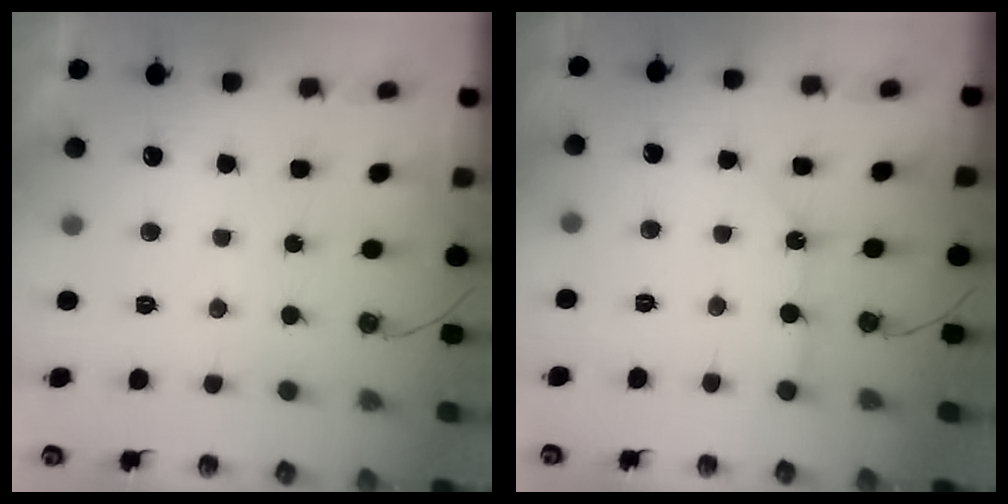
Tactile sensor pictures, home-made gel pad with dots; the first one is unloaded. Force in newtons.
{"total": 6.1, "press": 6.1, "slide": 0.1}